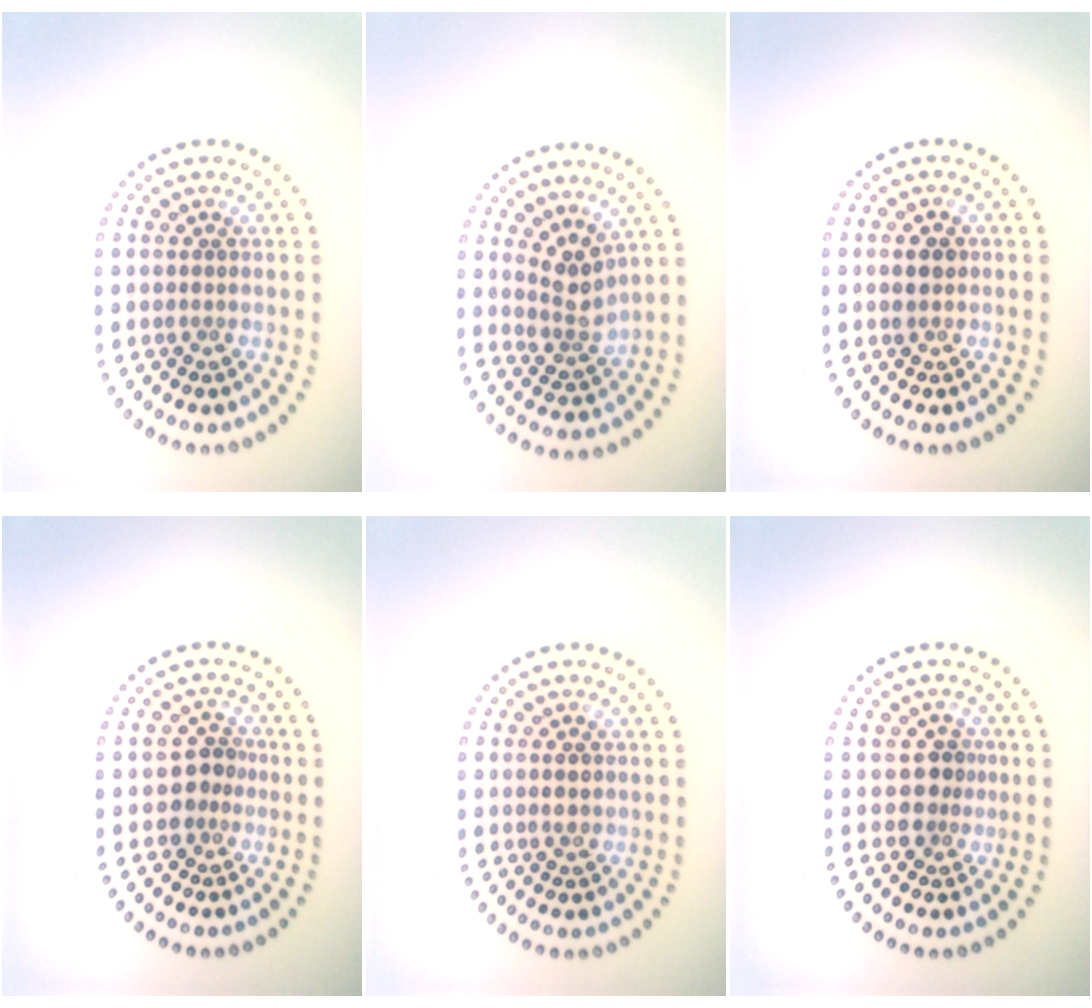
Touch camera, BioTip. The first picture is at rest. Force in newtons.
{"total": 2.9, "press": 2.3, "slide": 1.8}
{"total": 1.3, "press": 1.3, "slide": 0.1}
{"total": 2.1, "press": 1.7, "slide": 1.2}
{"total": 1.5, "press": 1.5, "slide": 0.1}
{"total": 2.2, "press": 1.8, "slide": 1.3}